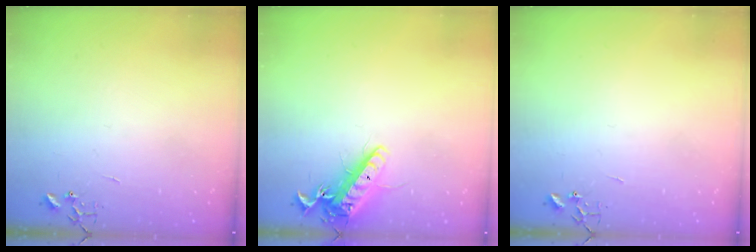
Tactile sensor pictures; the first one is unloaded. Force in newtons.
{"total": 15.4, "press": 15.1, "slide": 2.8}
{"total": 0.0}